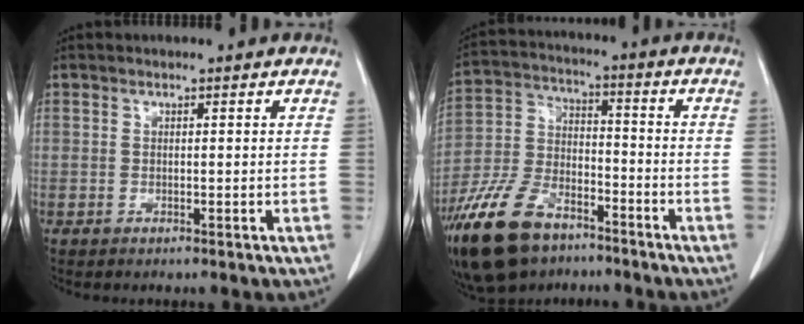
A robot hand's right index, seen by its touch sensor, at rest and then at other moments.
{"total": 15.4, "force": [-10.2, 7.8, 8.4], "torque": [-0.182, 0.002, -0.190]}